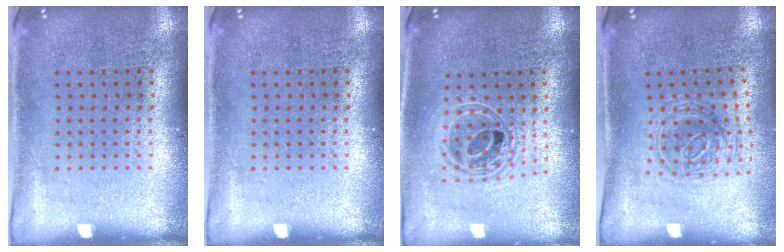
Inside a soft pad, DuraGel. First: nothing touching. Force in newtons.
{"total": 0.0}
{"total": 1.8, "press": 1.5, "slide": 0.9}
{"total": 1.1, "press": 1.0, "slide": 0.3}